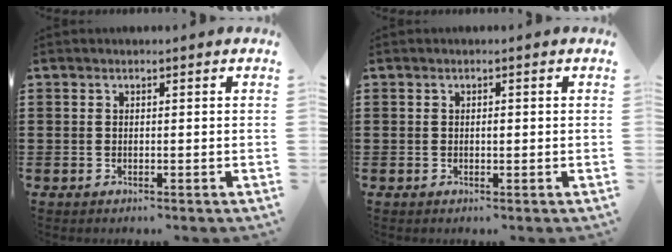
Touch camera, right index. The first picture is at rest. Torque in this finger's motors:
{"motor_torque": [0.40, -0.19, 0.00, 0.02]}